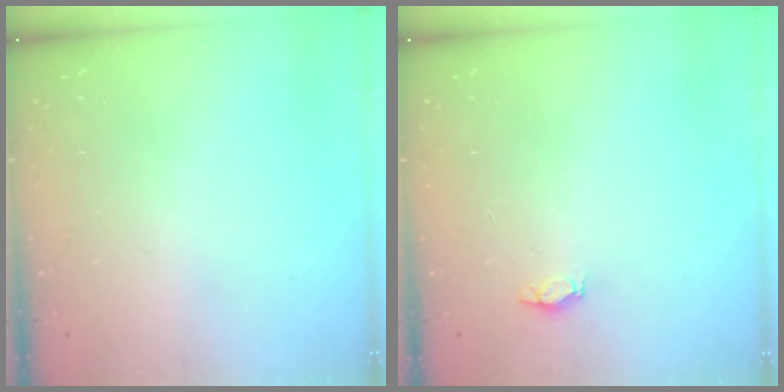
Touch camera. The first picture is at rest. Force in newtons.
{"total": 3.3, "press": 3.0, "slide": 1.3}